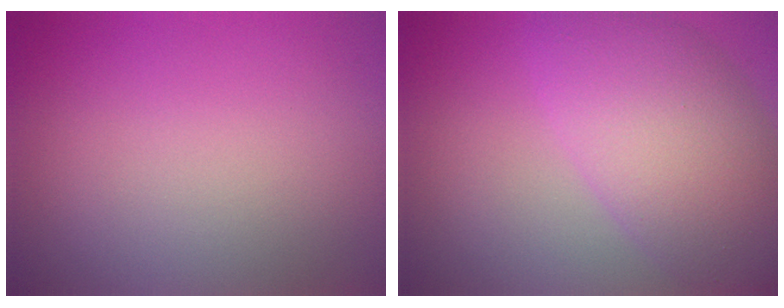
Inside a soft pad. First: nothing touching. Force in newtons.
{"total": 8.3, "press": 8.3, "slide": 0.2}